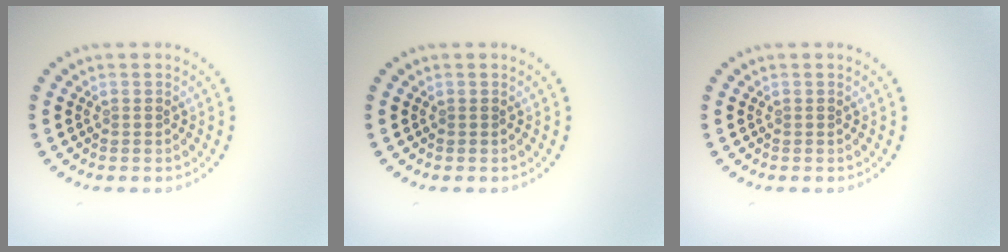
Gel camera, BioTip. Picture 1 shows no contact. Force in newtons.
{"total": 0.0}
{"total": 0.0}